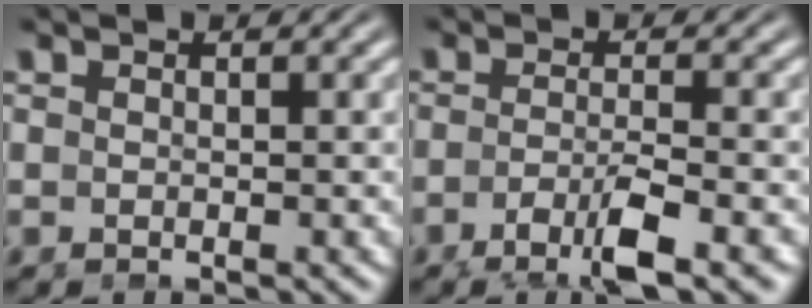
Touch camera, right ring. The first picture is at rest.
{"total": 3.6, "force": [-1.7, 0.7, 3.1], "torque": [-0.053, -0.020, -0.015]}